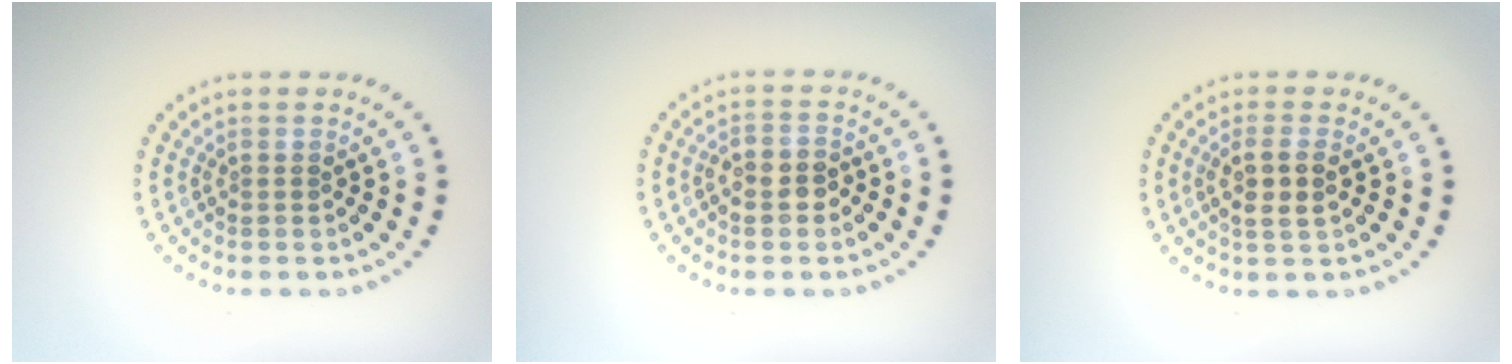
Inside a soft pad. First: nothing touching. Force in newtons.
{"total": 2.2, "press": 2.1, "slide": 0.8}
{"total": 2.5, "press": 2.2, "slide": 1.0}